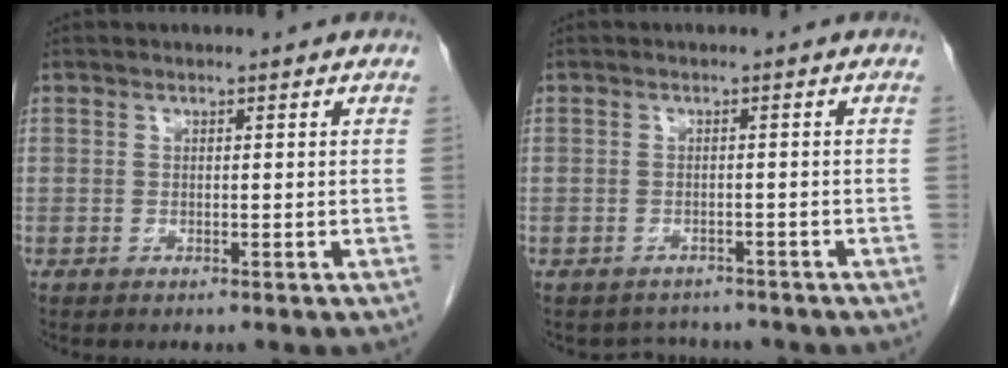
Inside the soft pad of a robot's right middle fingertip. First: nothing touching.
{"total": 3.5, "force": [-3.1, 1.6, -0.2], "torque": [0.001, 0.006, -0.044]}